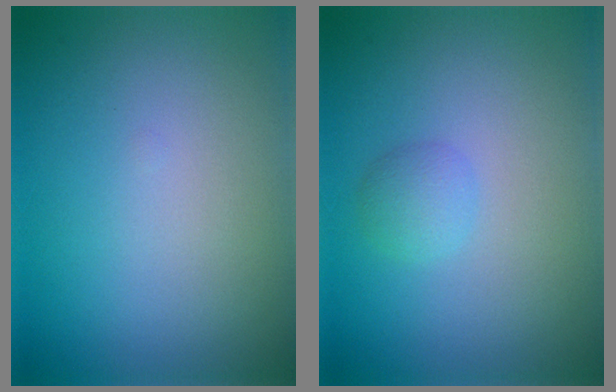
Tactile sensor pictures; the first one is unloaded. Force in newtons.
{"total": 1.5, "press": 1.5, "slide": 0.1}